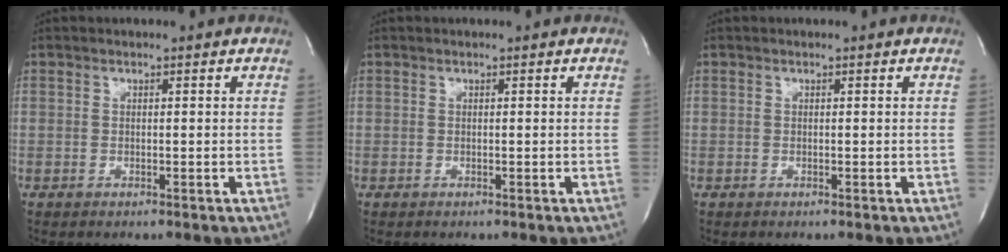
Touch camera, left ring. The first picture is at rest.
{"total": 0.0}
{"total": 0.0}